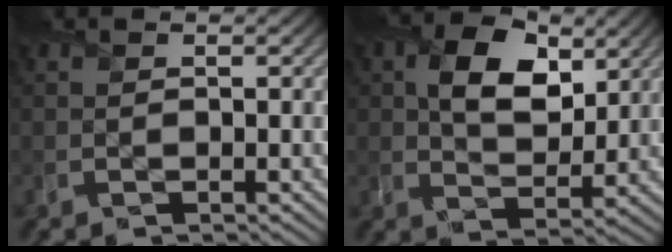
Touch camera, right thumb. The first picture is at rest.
{"total": 8.6, "force": [2.9, 5.4, 6.0], "torque": [-0.111, 0.000, 0.048]}